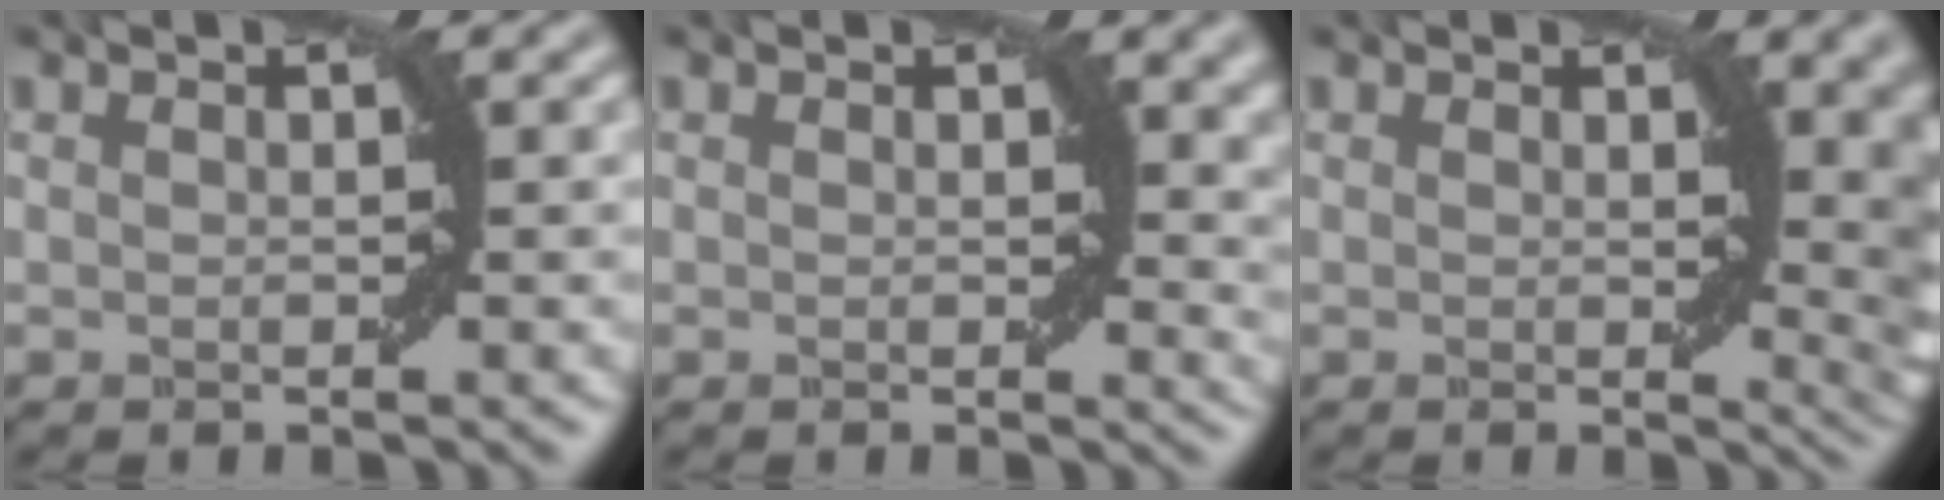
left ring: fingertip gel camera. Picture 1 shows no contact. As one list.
[{"total": 3.2, "force": [1.0, 1.9, 2.4], "torque": [-0.021, -0.008, 0.013]}, {"total": 6.2, "force": [1.4, 2.7, 5.4], "torque": [-0.043, -0.009, 0.026]}]